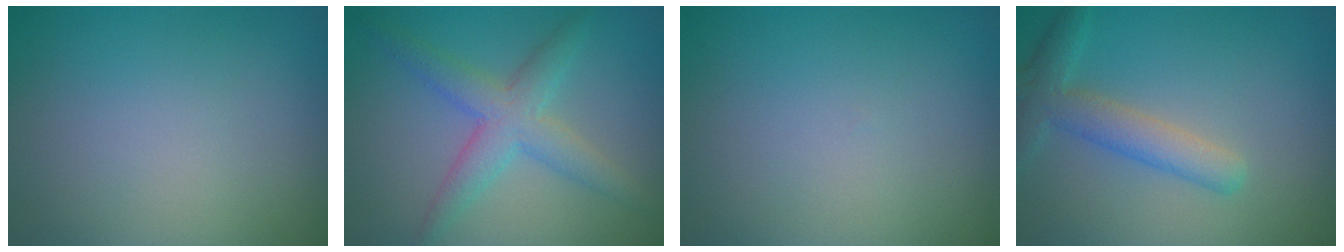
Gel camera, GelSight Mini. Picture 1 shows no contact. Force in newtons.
{"total": 4.3, "press": 4.3, "slide": 0.1}
{"total": 0.0}
{"total": 3.8, "press": 3.7, "slide": 0.2}